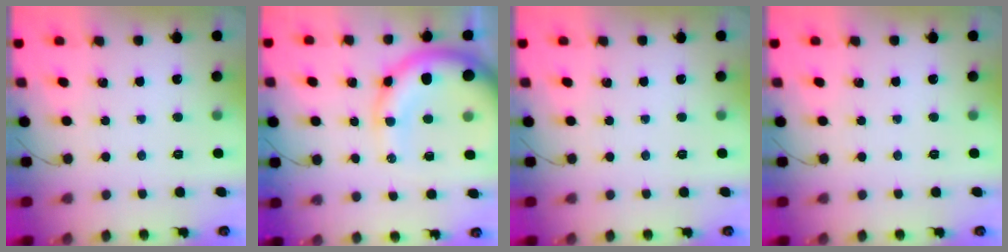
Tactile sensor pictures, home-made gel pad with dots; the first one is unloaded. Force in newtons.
{"total": 15.8, "press": 15.5, "slide": 3.0}
{"total": 0.0}
{"total": 0.0}